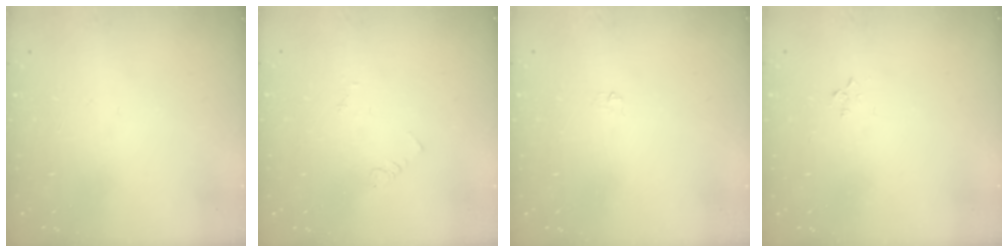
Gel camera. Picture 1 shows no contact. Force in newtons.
{"total": 2.5, "press": 2.5, "slide": 0.4}
{"total": 3.1, "press": 3.0, "slide": 0.4}
{"total": 2.9, "press": 2.8, "slide": 0.4}